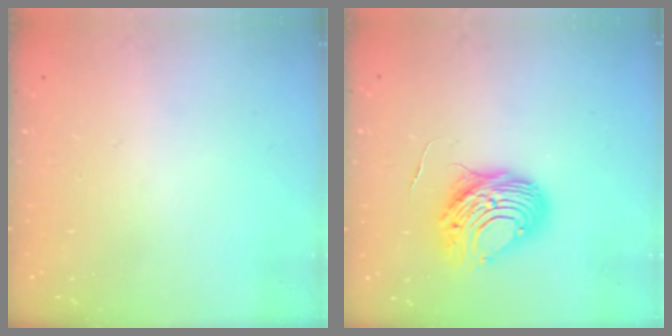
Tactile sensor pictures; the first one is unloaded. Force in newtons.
{"total": 11.1, "press": 11.1, "slide": 0.9}